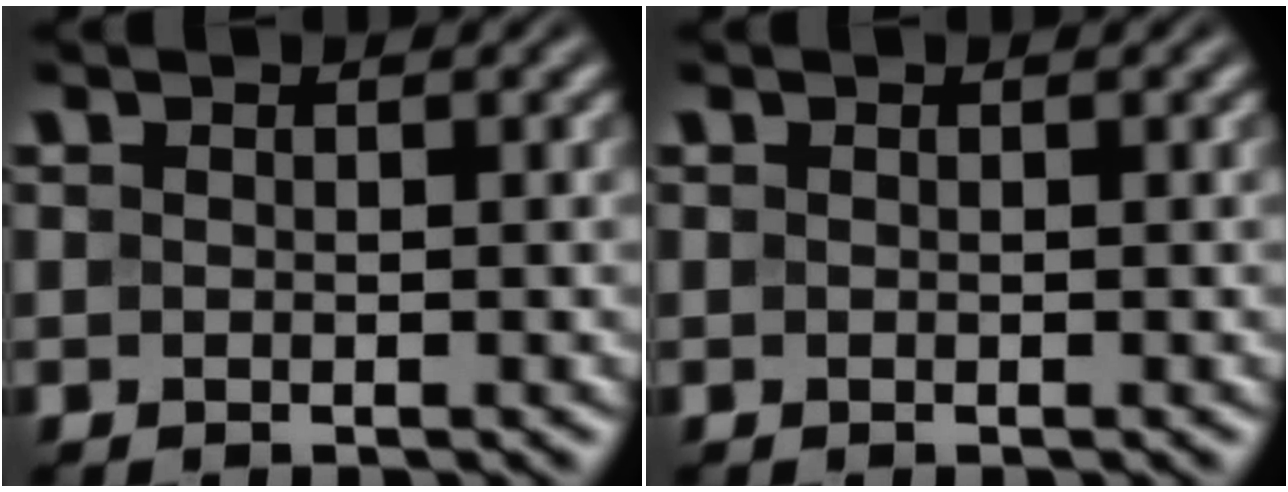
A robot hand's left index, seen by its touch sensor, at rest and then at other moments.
{"total": 0.0}